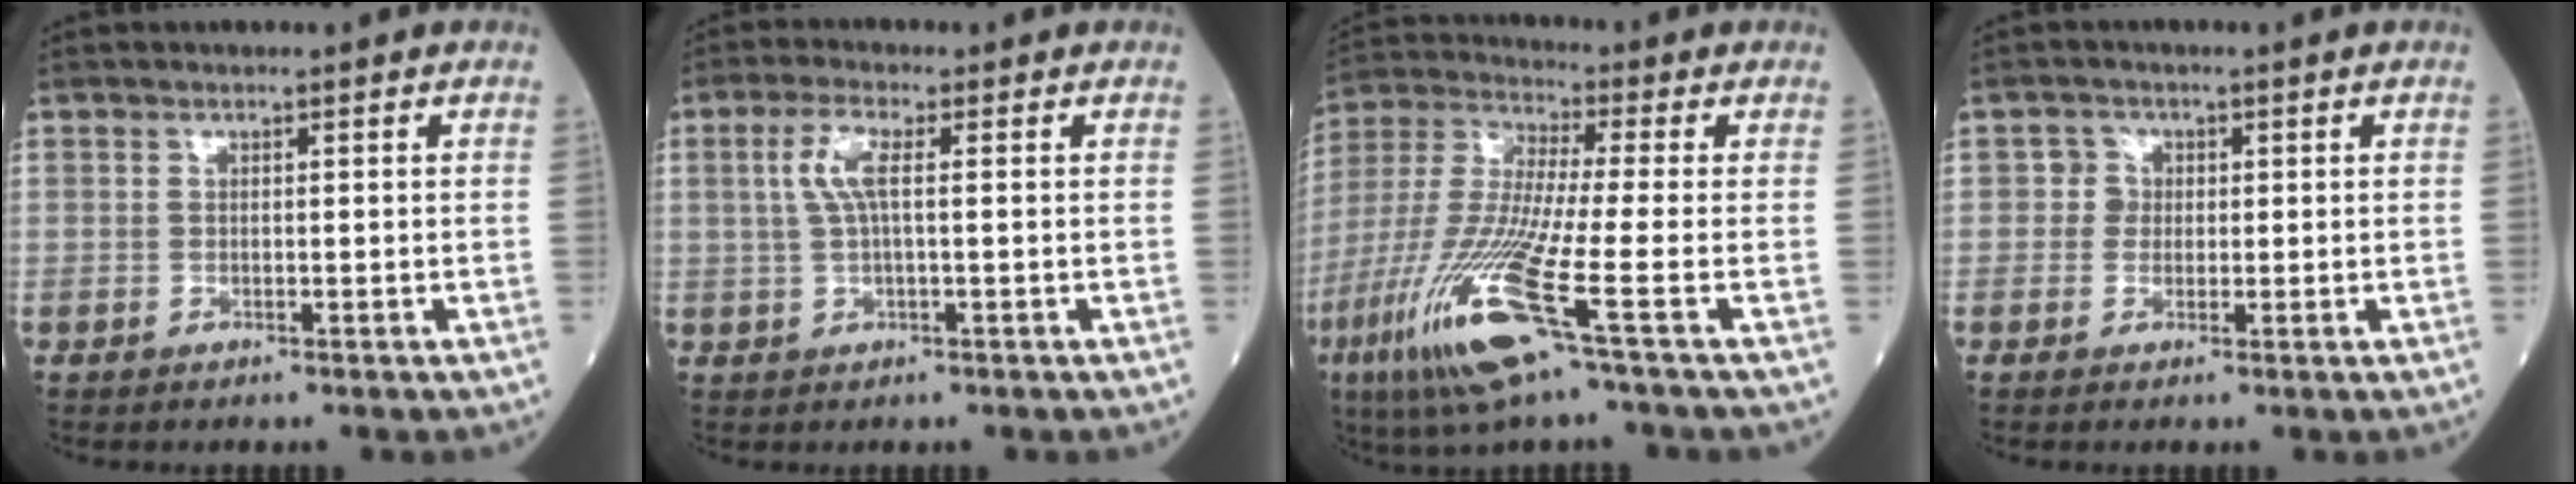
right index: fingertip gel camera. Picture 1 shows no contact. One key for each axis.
{"total": 4.2, "fx": 0.8, "fy": 0.9, "fz": 4.0, "tx": -0.093, "ty": 0.011, "tz": 0.017}
{"total": 15.6, "fx": -6.7, "fy": -0.1, "fz": 14.1, "tx": -0.312, "ty": -0.032, "tz": -0.134}
{"total": 2.1, "fx": 0.2, "fy": 2.1, "fz": 0.3, "tx": 0.004, "ty": 0.005, "tz": -0.002}